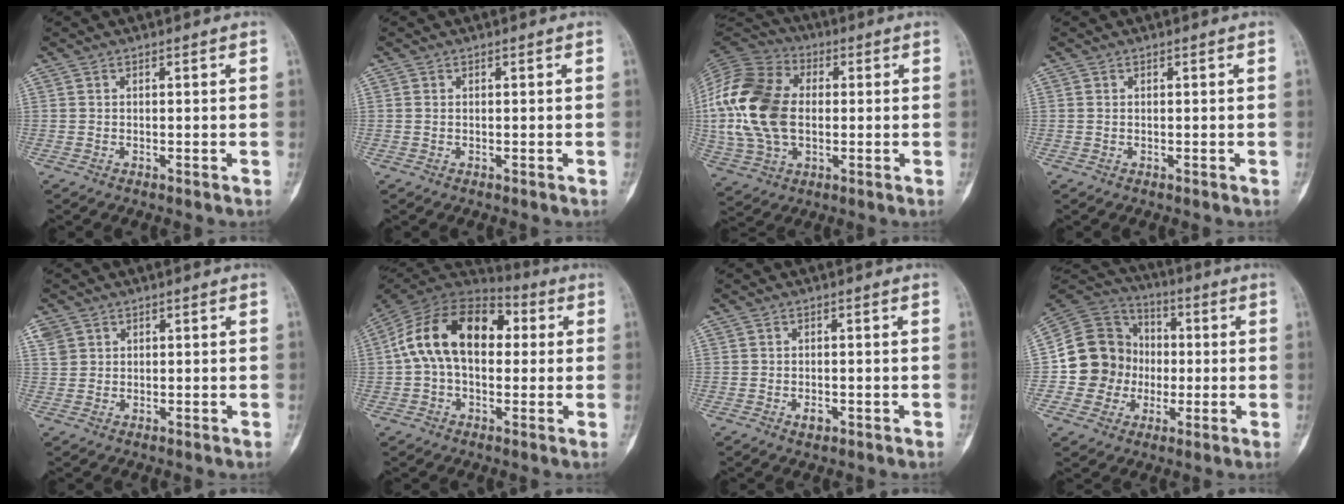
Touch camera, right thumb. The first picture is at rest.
{"total": 0.0}
{"total": 21.4, "force": [0.3, 14.2, 15.9], "torque": [-0.337, 0.009, 0.007]}
{"total": 0.0}
{"total": 2.7, "force": [1.1, 2.4, 0.7], "torque": [-0.003, 0.002, 0.023]}
{"total": 19.1, "force": [2.7, 12.2, 14.5], "torque": [-0.240, 0.042, 0.035]}
{"total": 1.8, "force": [-0.7, 1.2, 1.1], "torque": [-0.012, 0.003, -0.007]}
{"total": 14.9, "force": [-1.2, 14.0, 4.8], "torque": [-0.051, 0.037, -0.018]}